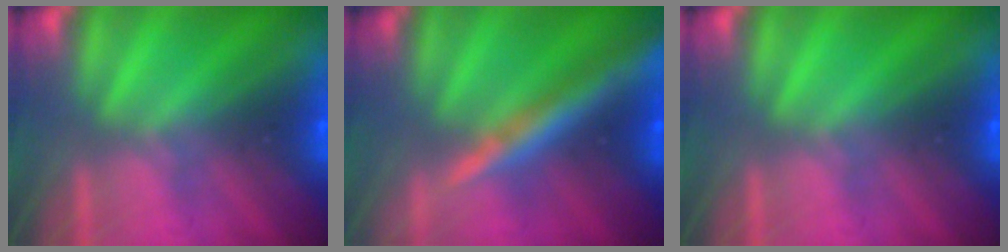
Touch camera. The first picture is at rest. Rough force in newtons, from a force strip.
{"total": 7.5}
{"total": 0.0}